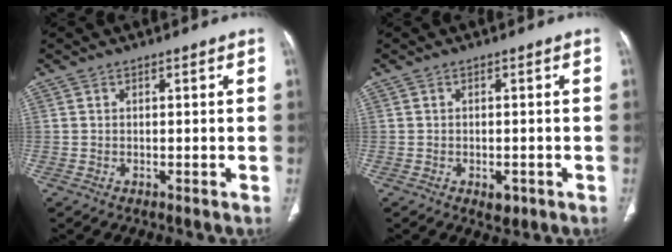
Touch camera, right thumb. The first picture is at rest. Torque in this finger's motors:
{"motor_torque": [2.71, 2.30, 0.32, -0.18, -0.02]}